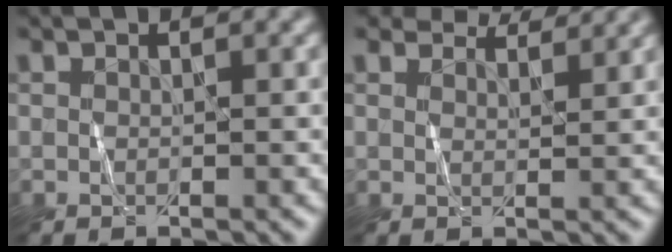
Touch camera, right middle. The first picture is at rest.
{"total": 4.5, "force": [4.3, 0.8, 1.0], "torque": [-0.026, -0.002, 0.056]}